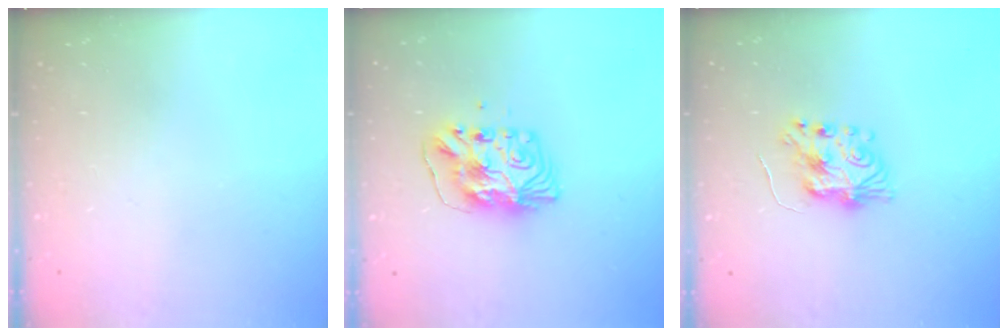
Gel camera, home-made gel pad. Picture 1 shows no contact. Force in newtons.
{"total": 9.4, "press": 9.4, "slide": 0.8}
{"total": 8.7, "press": 8.6, "slide": 0.6}